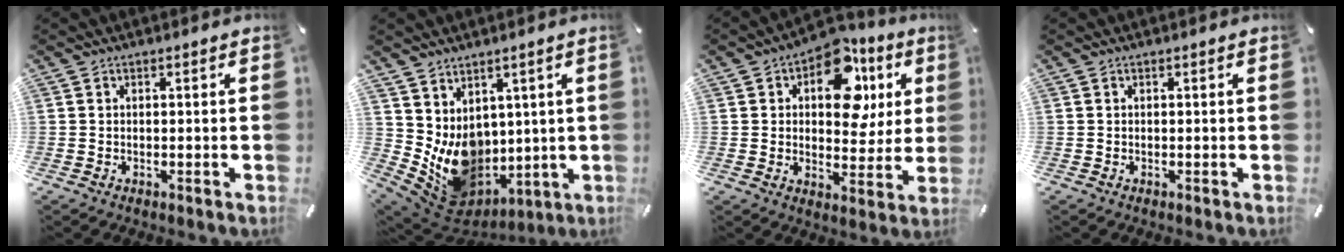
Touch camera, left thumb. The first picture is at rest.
{"total": 11.4, "force": [1.7, 10.0, 5.1], "torque": [-0.101, -0.044, 0.046]}
{"total": 16.2, "force": [6.7, 10.2, 10.6], "torque": [-0.136, -0.032, 0.114]}
{"total": 0.0}